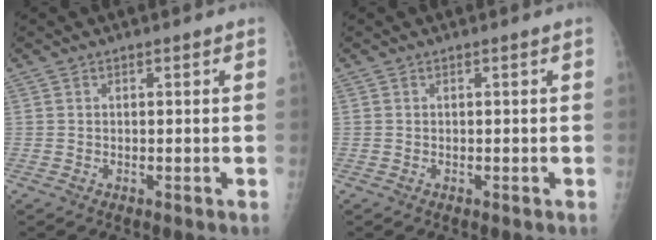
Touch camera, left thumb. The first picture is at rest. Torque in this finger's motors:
{"motor_torque": [0.01, 0.01, 0.00, -0.01, 0.00]}